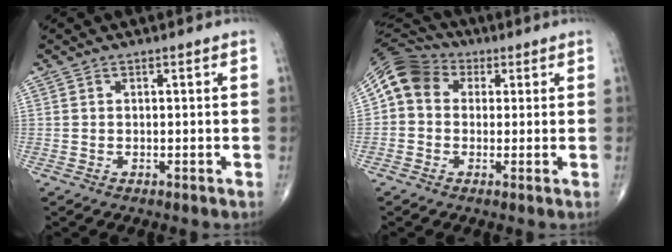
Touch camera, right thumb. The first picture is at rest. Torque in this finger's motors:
{"motor_torque": [0.03, 0.03, 0.14, -0.11, 0.07]}